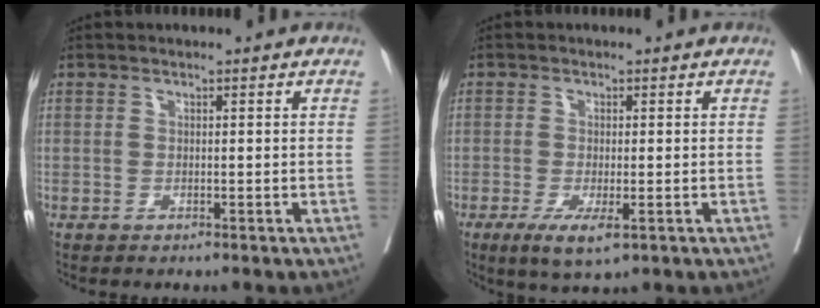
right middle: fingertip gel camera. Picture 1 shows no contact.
{"total": 4.7, "force": [-2.2, 1.2, 3.9], "torque": [-0.067, -0.011, -0.032]}